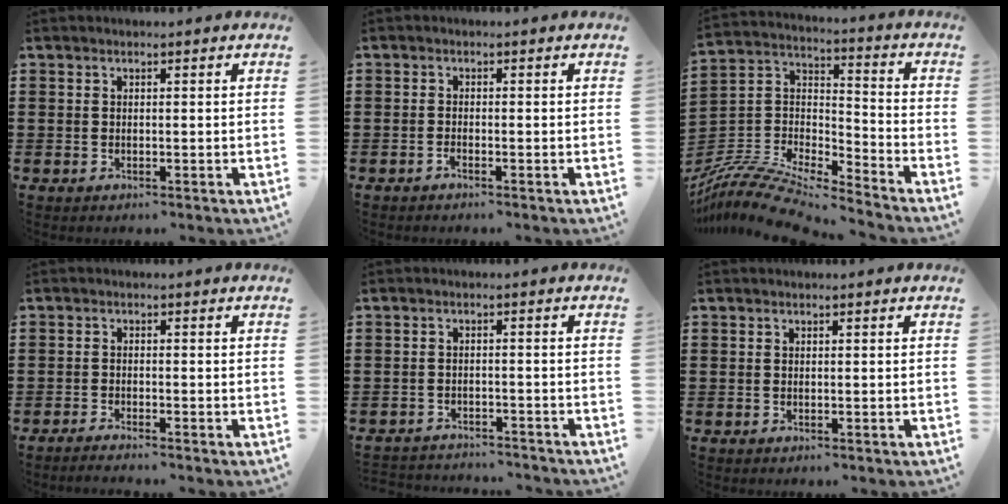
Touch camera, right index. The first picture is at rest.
{"total": 0.9, "force": [-0.8, 0.1, 0.4], "torque": [-0.011, -0.003, -0.015]}
{"total": 10.5, "force": [-9.7, 1.8, 3.6], "torque": [-0.081, 0.016, -0.198]}
{"total": 1.3, "force": [-1.3, -0.1, 0.2], "torque": [-0.006, 0.000, -0.025]}
{"total": 2.6, "force": [-2.5, 0.3, -0.2], "torque": [-0.005, -0.001, -0.056]}
{"total": 0.0}